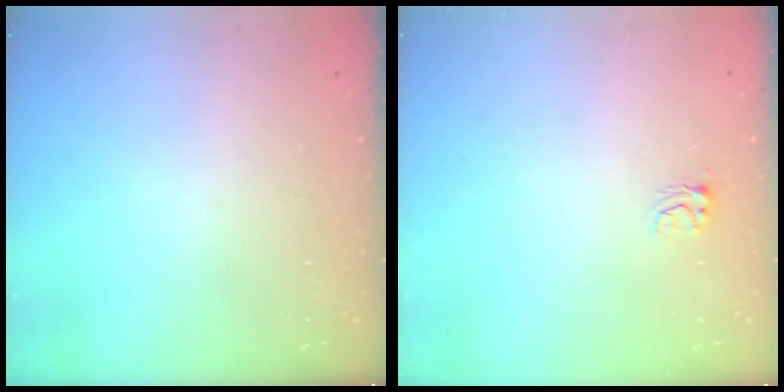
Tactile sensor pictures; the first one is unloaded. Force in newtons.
{"total": 3.5, "press": 3.5, "slide": 0.3}